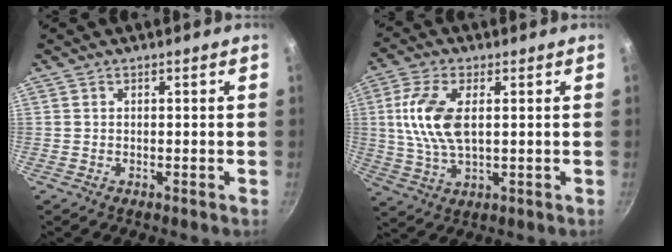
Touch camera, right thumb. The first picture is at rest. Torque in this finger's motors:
{"motor_torque": [-0.12, 0.40, 1.18, 0.27, 0.39]}